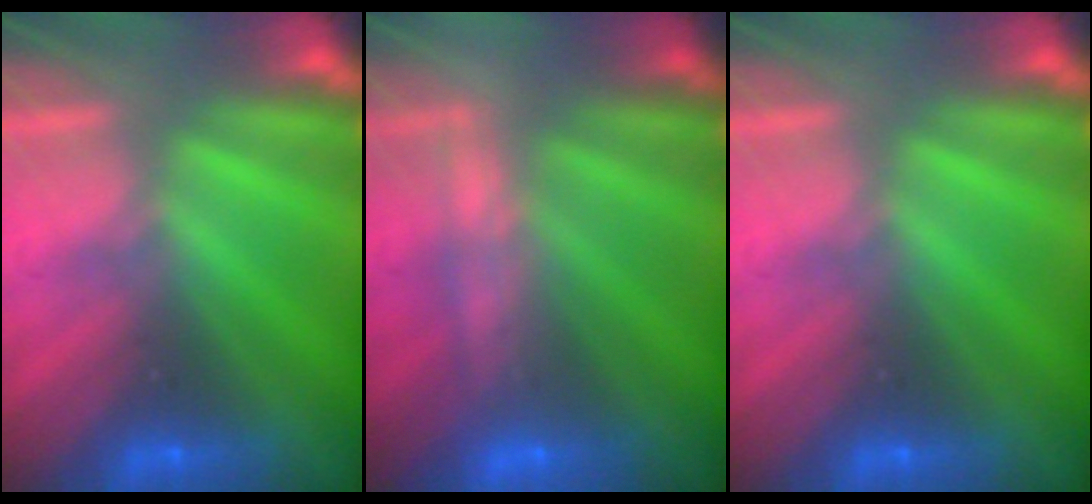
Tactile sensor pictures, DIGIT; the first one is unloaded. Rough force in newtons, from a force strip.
{"total": 2.3}
{"total": 0.0}